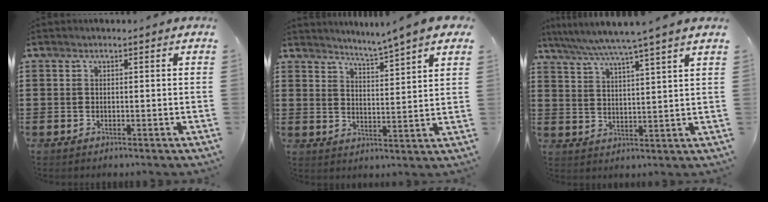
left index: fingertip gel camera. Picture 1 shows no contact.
{"total": 4.5, "force": [4.2, -1.1, 1.1], "torque": [-0.040, -0.030, 0.070]}
{"total": 5.7, "force": [4.9, -1.2, 2.7], "torque": [-0.071, -0.029, 0.081]}